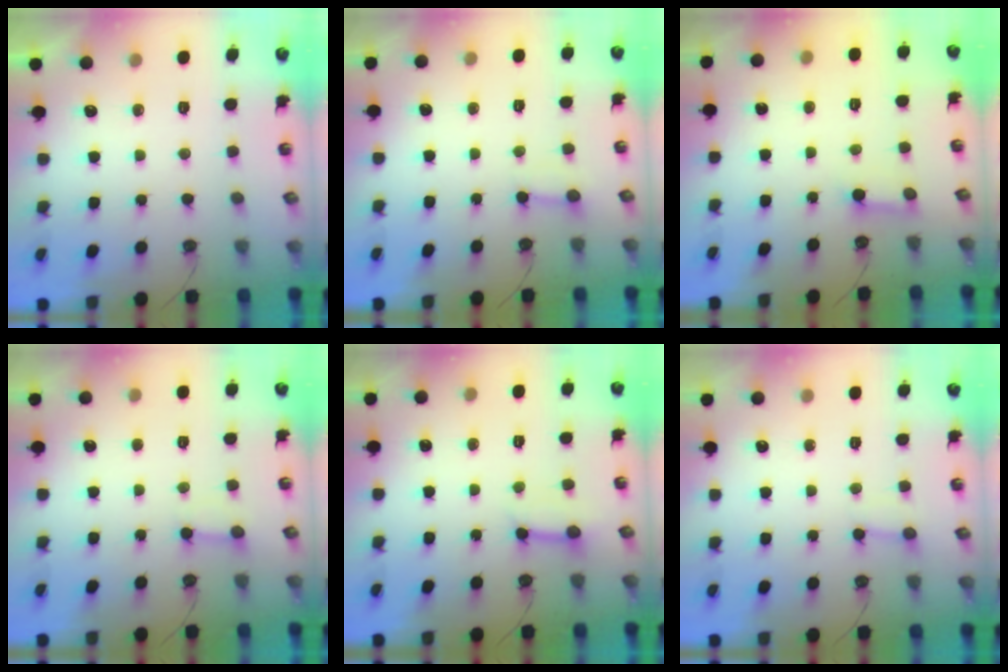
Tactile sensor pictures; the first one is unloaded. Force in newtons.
{"total": 3.0, "press": 3.0, "slide": 0.3}
{"total": 2.7, "press": 2.7, "slide": 0.1}
{"total": 2.6, "press": 2.6, "slide": 0.1}
{"total": 4.9, "press": 4.9, "slide": 0.6}
{"total": 3.8, "press": 3.8, "slide": 0.3}